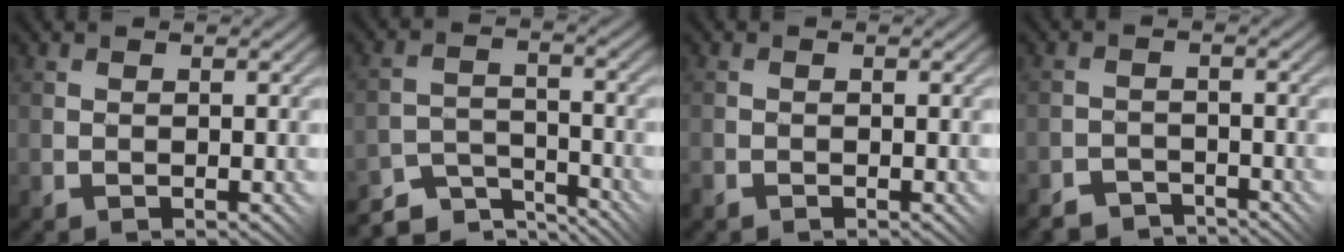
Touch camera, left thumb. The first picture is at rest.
{"total": 6.3, "force": [-5.9, 1.6, 1.6], "torque": [-0.026, 0.003, -0.107]}
{"total": 1.1, "force": [-0.9, 0.5, 0.3], "torque": [-0.009, -0.002, -0.022]}
{"total": 3.0, "force": [-3.0, 0.7, 0.0], "torque": [0.007, 0.005, -0.057]}